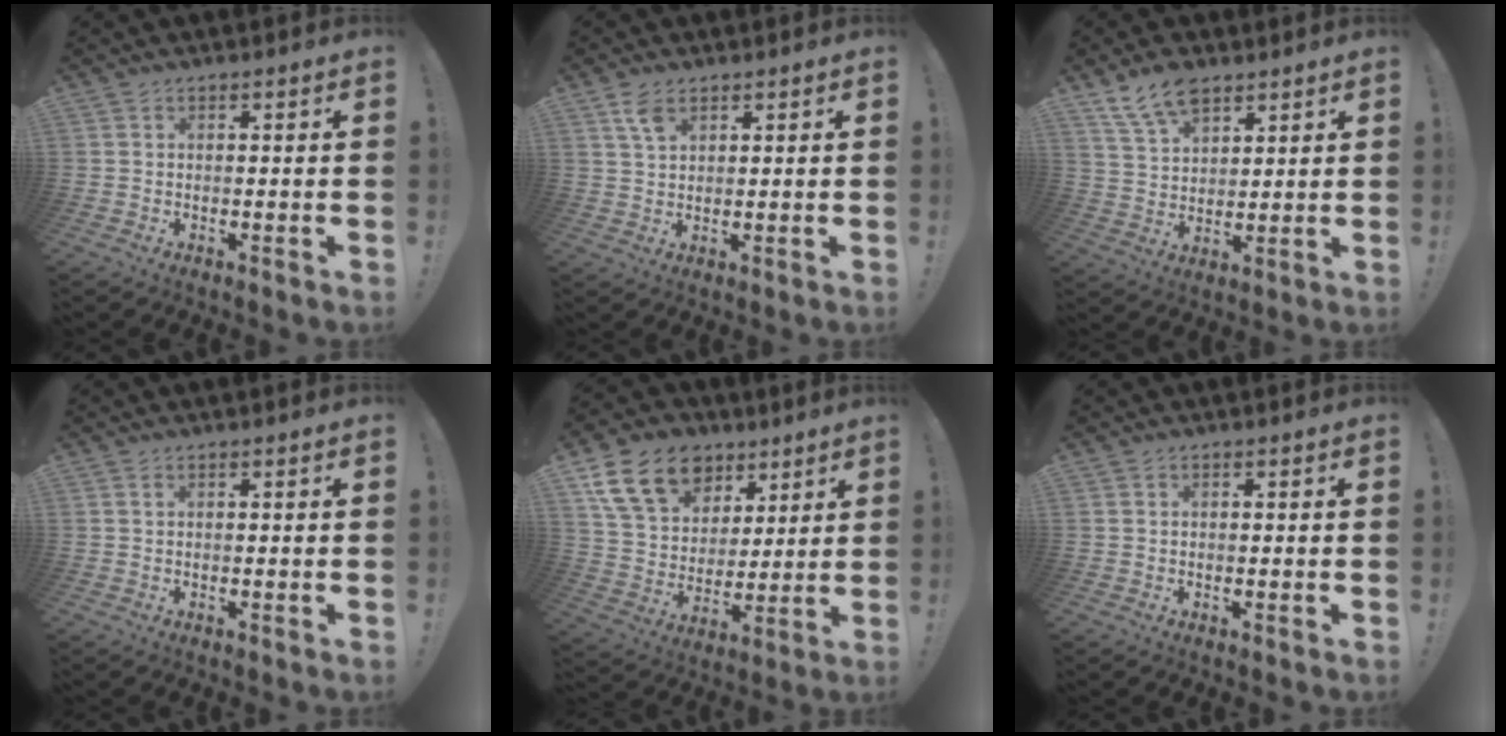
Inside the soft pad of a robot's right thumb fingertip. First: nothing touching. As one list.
[{"total": 4.7, "force": [2.7, 2.3, 3.1], "torque": [-0.057, -0.007, 0.050]}, {"total": 10.1, "force": [7.0, 5.3, 4.9], "torque": [-0.098, -0.029, 0.137]}, {"total": 0.6, "force": [0.2, 0.1, 0.5], "torque": [-0.019, 0.004, 0.005]}, {"total": 18.0, "force": [9.5, 12.9, 8.3], "torque": [-0.141, -0.036, 0.190]}, {"total": 0.0}]